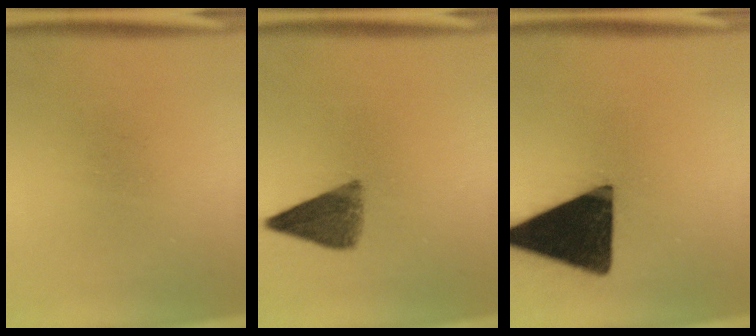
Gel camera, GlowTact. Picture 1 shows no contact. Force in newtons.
{"total": 6.4}
{"total": 19.2}